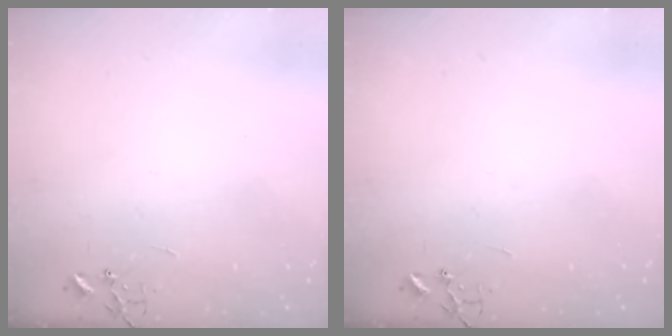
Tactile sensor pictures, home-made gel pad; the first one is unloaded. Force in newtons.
{"total": 0.0}